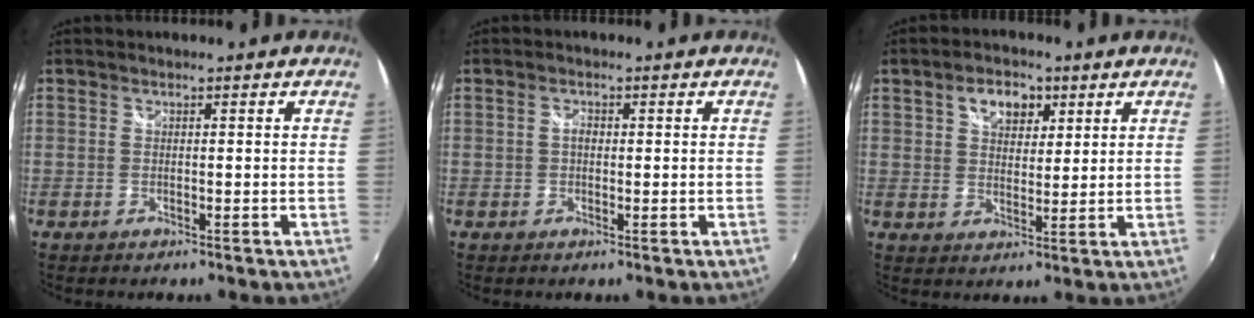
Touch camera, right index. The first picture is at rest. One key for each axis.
{"total": 1.4, "fx": 0.1, "fy": 1.0, "fz": 0.9, "tx": -0.016, "ty": 0.004, "tz": -0.002}
{"total": 6.7, "fx": 3.3, "fy": 4.3, "fz": 4.0, "tx": -0.064, "ty": 0.019, "tz": 0.054}